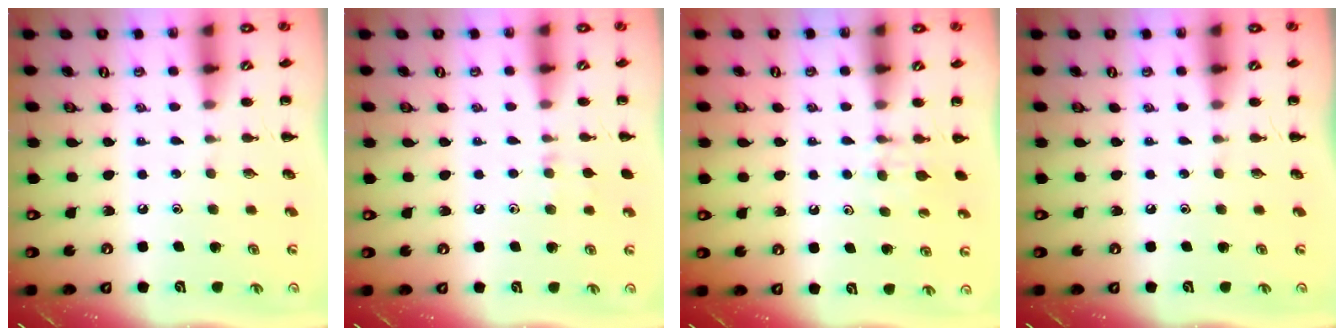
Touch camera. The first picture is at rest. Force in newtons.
{"total": 5.5, "press": 5.1, "slide": 2.0}
{"total": 5.2, "press": 4.8, "slide": 2.0}
{"total": 0.0}